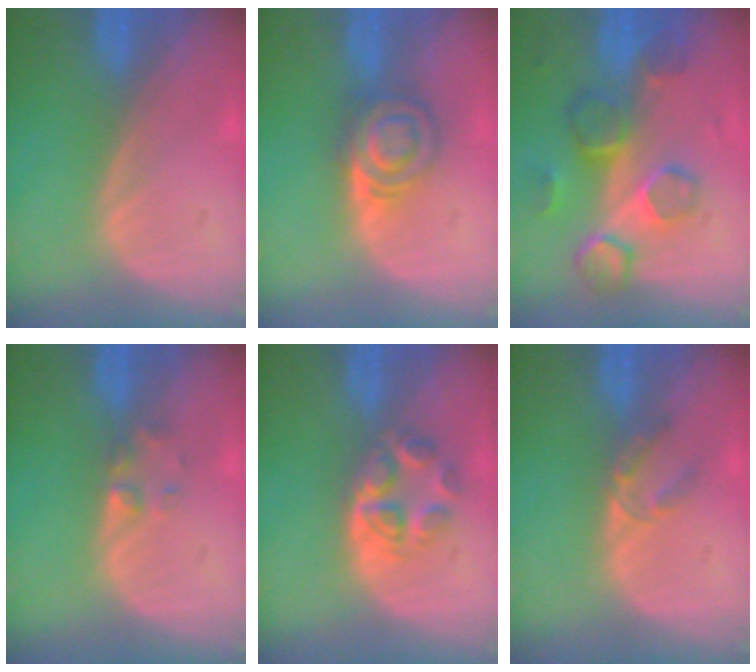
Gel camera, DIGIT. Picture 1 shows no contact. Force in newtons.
{"total": 6.1, "press": 5.5, "slide": 2.5}
{"total": 8.5, "press": 7.8, "slide": 3.5}
{"total": 1.7, "press": 1.7, "slide": 0.2}
{"total": 5.0, "press": 4.8, "slide": 1.4}
{"total": 2.7, "press": 2.5, "slide": 1.0}